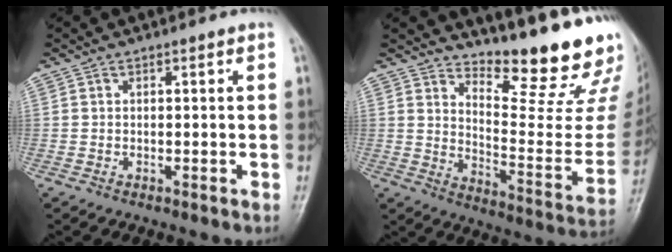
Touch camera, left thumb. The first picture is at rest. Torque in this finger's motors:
{"motor_torque": [0.72, 0.08, 0.77, -1.60, 0.09]}